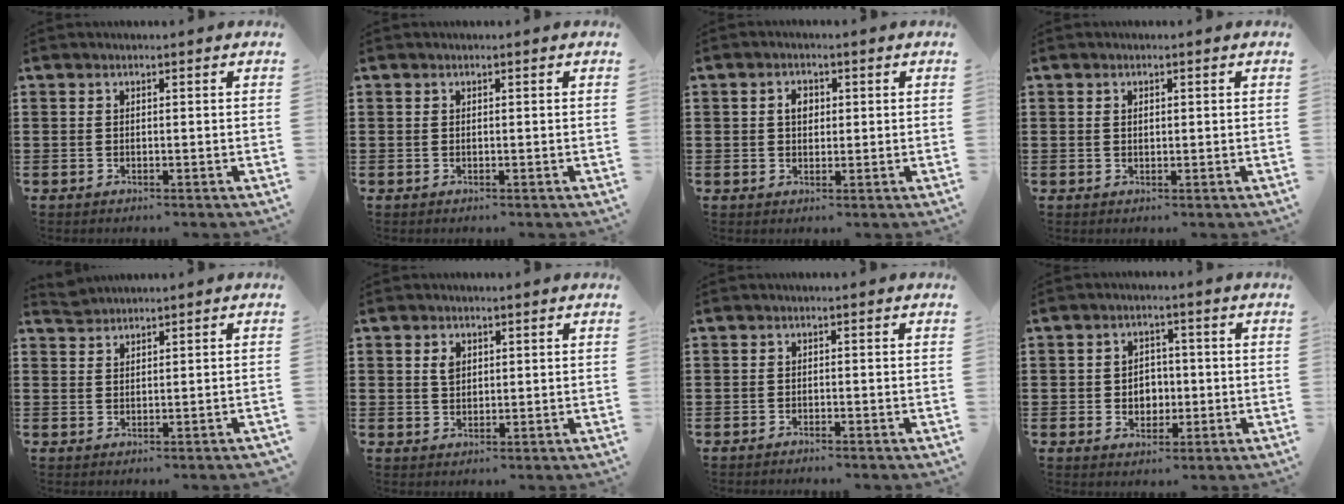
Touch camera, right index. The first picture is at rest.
{"total": 0.0}
{"total": 2.6, "force": [0.4, 1.8, 1.8], "torque": [-0.039, 0.011, 0.005]}
{"total": 0.9, "force": [0.2, 0.5, 0.7], "torque": [-0.016, 0.003, 0.002]}
{"total": 1.2, "force": [1.1, -0.3, -0.1], "torque": [0.000, 0.000, 0.023]}
{"total": 2.1, "force": [0.8, 1.4, 1.4], "torque": [-0.031, 0.004, 0.014]}
{"total": 0.9, "force": [-0.9, 0.0, 0.1], "torque": [-0.004, -0.001, -0.017]}
{"total": 3.5, "force": [-0.5, 3.2, 1.6], "torque": [-0.033, 0.005, -0.014]}